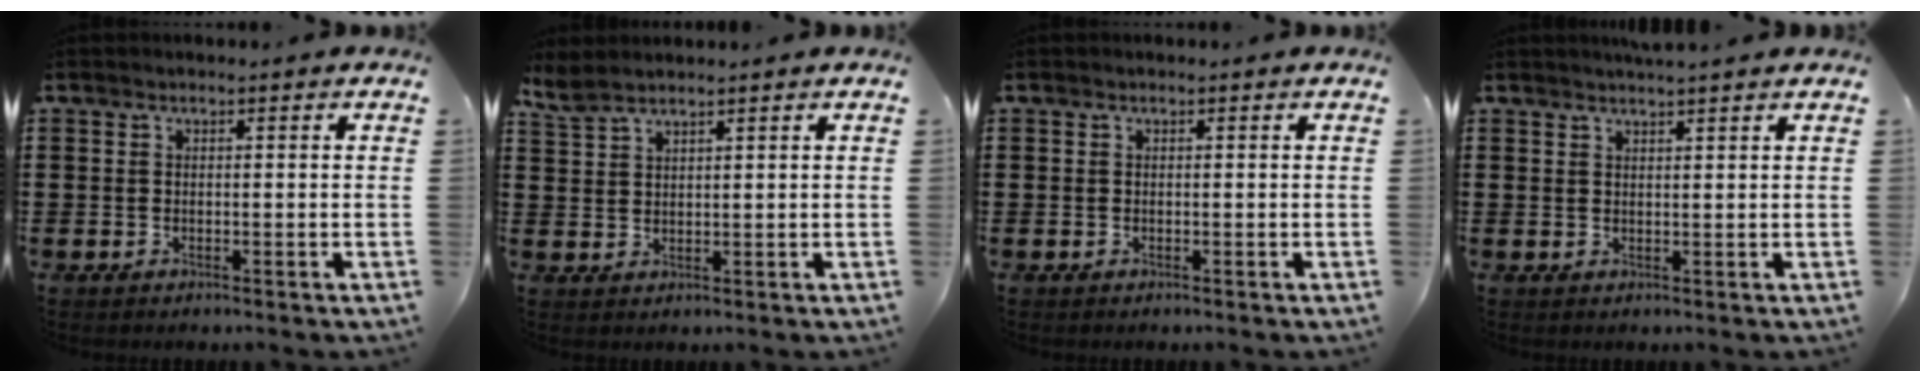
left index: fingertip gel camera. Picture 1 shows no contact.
{"total": 2.8, "force": [2.5, 0.6, 1.2], "torque": [-0.031, -0.001, 0.047]}
{"total": 0.0}
{"total": 1.8, "force": [1.7, -0.3, 0.5], "torque": [-0.012, -0.001, 0.032]}